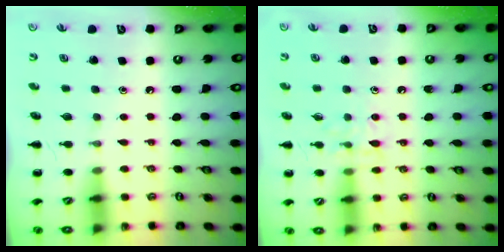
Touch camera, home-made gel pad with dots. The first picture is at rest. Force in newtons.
{"total": 7.1, "press": 7.0, "slide": 0.9}